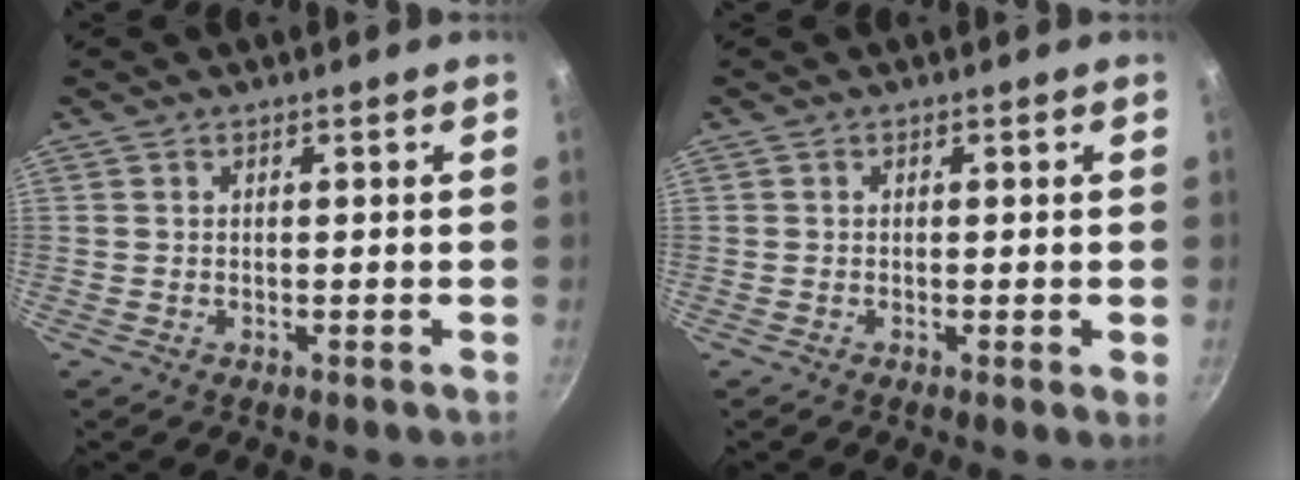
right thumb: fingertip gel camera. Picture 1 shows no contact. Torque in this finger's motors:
{"motor_torque": [-0.59, -0.08, -0.27, 0.05, -0.03]}